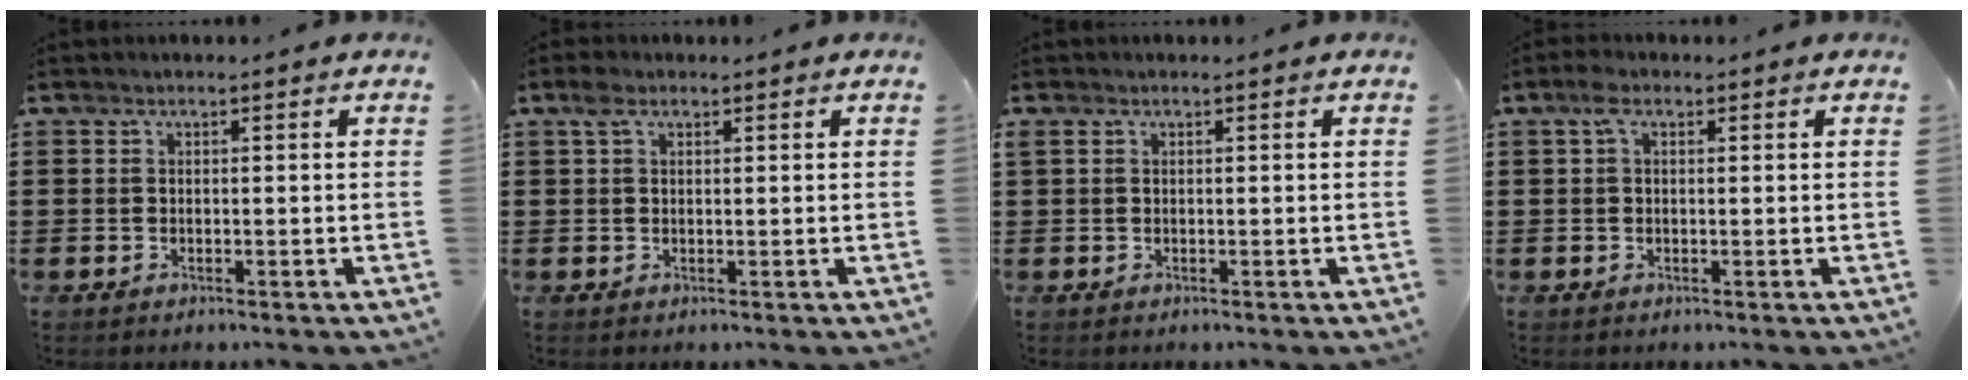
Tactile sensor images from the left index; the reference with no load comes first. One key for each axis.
{"total": 1.9, "fx": 1.0, "fy": 1.2, "fz": 1.2, "tx": -0.027, "ty": 0.007, "tz": 0.018}
{"total": 0.6, "fx": 0.3, "fy": 0.4, "fz": 0.3, "tx": -0.008, "ty": 0.004, "tz": 0.005}
{"total": 2.4, "fx": 0.9, "fy": 1.2, "fz": 1.8, "tx": -0.041, "ty": 0.008, "tz": 0.015}